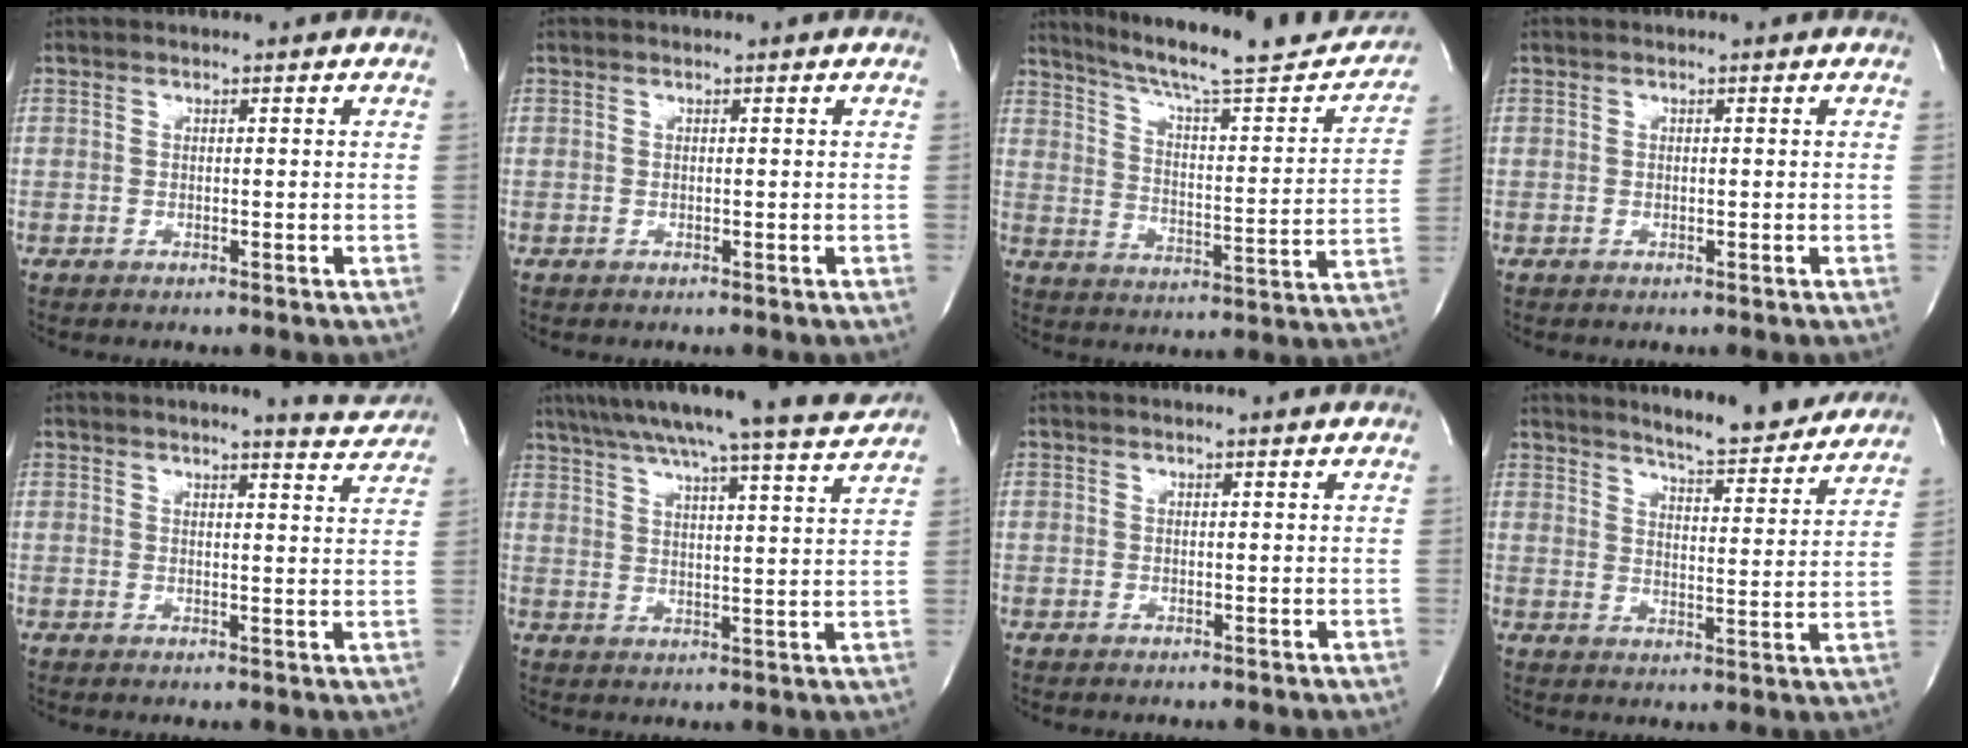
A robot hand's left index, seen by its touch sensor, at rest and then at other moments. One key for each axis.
{"total": 0.0}
{"total": 22.9, "fx": 20.4, "fy": 2.6, "fz": 10.1, "tx": -0.152, "ty": -0.032, "tz": 0.273}
{"total": 0.0}
{"total": 5.7, "fx": 5.6, "fy": 0.1, "fz": 1.4, "tx": -0.021, "ty": -0.018, "tz": 0.053}
{"total": 17.0, "fx": 15.2, "fy": -1.3, "fz": 7.4, "tx": -0.126, "ty": -0.020, "tz": 0.210}
{"total": 1.0, "fx": 1.0, "fy": -0.1, "fz": 0.4, "tx": -0.012, "ty": 0.004, "tz": 0.013}
{"total": 14.6, "fx": 13.7, "fy": 1.4, "fz": 5.0, "tx": -0.070, "ty": -0.025, "tz": 0.172}